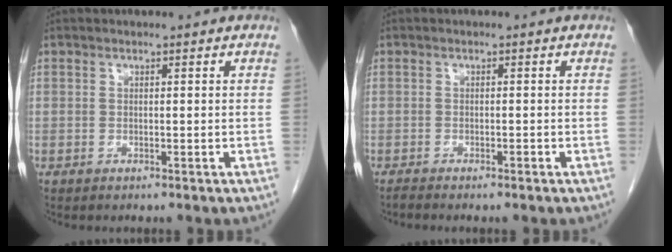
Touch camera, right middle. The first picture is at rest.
{"total": 1.2, "force": [-1.0, -0.1, 0.7], "torque": [-0.014, -0.002, -0.016]}